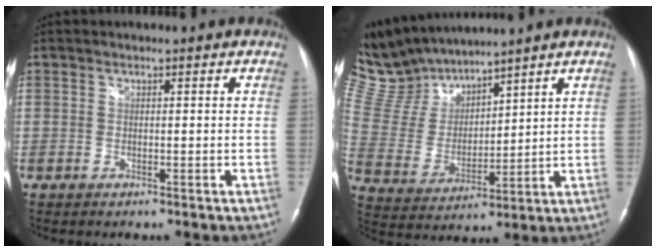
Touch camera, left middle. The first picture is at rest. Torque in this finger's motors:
{"motor_torque": [0.45, -1.48, -0.10, -0.07]}